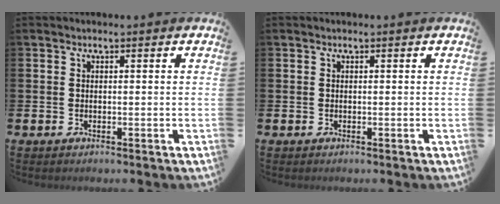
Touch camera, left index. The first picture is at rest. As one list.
[{"total": 0.0}]